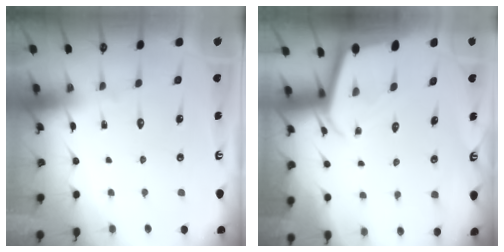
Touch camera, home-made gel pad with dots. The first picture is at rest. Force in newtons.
{"total": 2.1, "press": 2.1, "slide": 0.2}